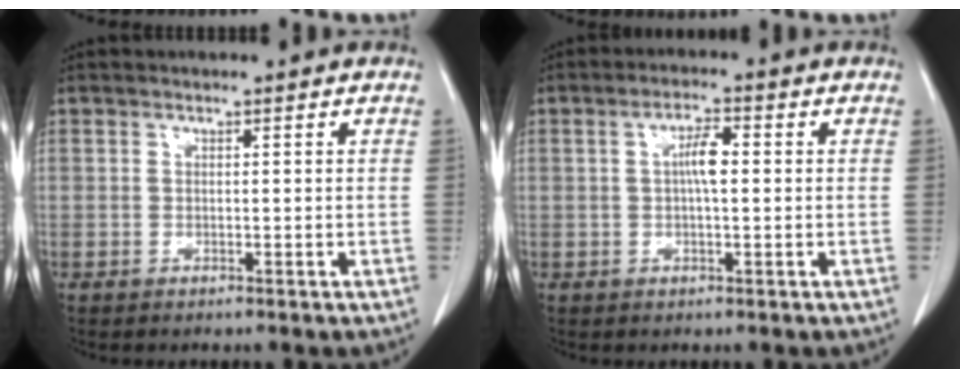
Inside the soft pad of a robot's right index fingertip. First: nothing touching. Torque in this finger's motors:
{"motor_torque": [0.60, 0.09, 0.34, 0.10]}